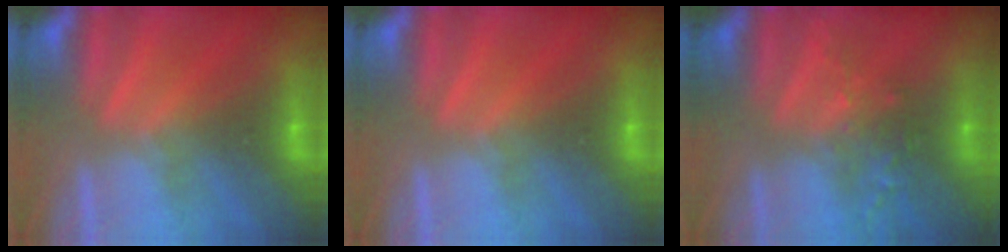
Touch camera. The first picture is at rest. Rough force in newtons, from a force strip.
{"total": 0.0}
{"total": 2.5}